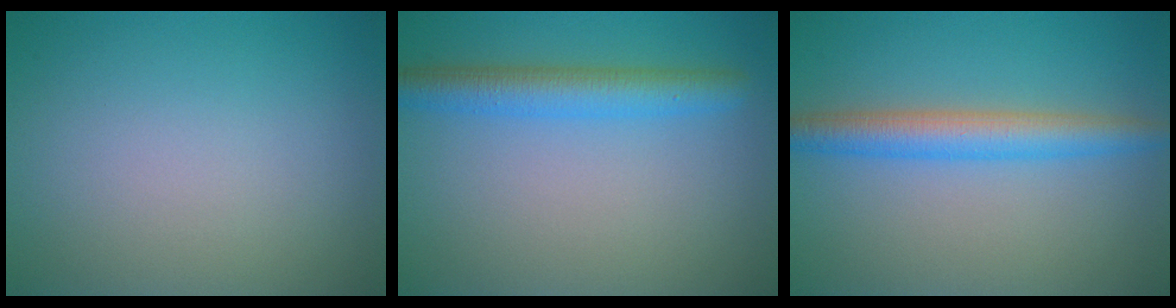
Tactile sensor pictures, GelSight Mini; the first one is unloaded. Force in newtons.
{"total": 3.9, "press": 3.9, "slide": 0.1}
{"total": 4.1, "press": 4.1, "slide": 0.1}